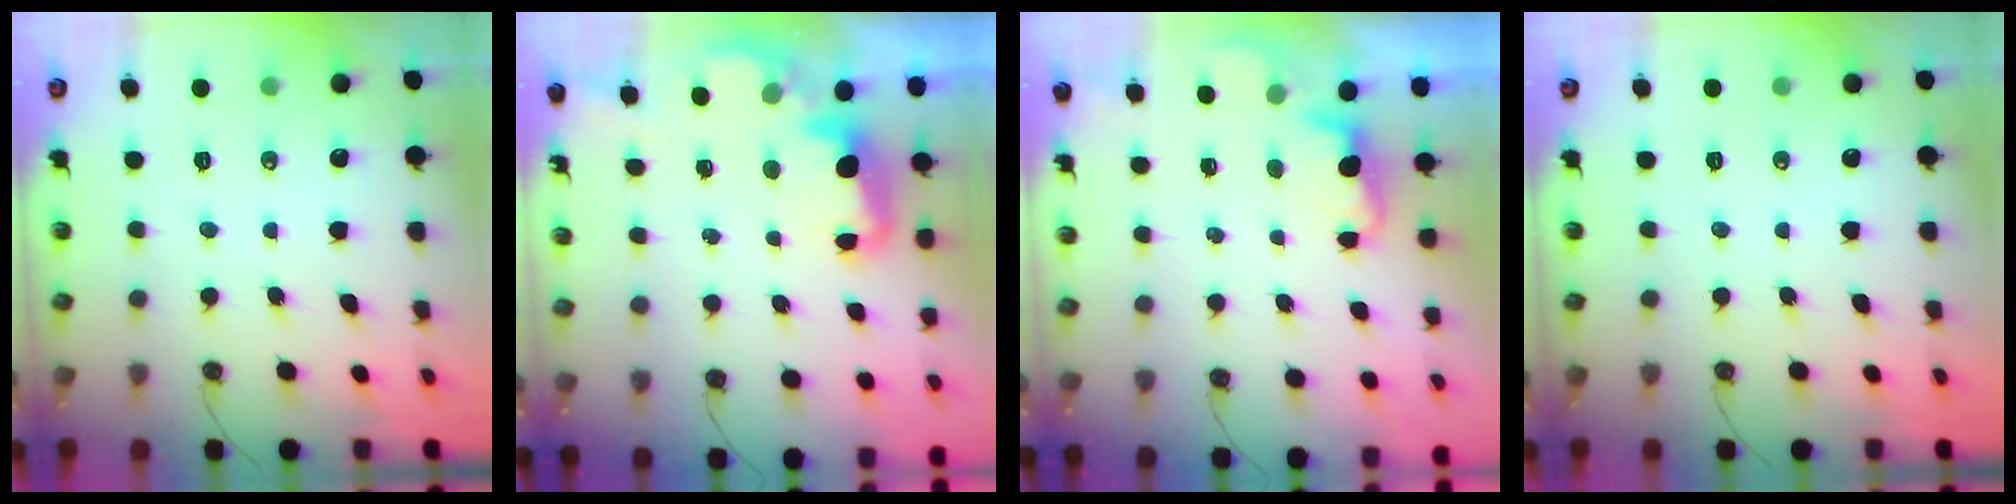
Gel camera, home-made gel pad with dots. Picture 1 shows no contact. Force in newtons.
{"total": 2.6, "press": 2.6, "slide": 0.7}
{"total": 1.6, "press": 1.3, "slide": 0.8}
{"total": 0.0}